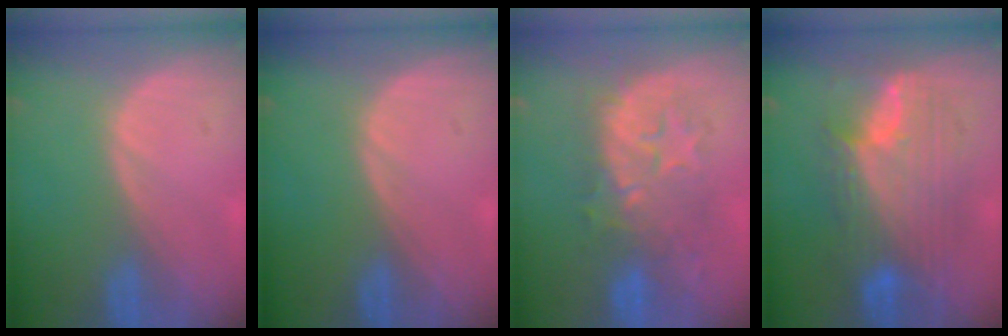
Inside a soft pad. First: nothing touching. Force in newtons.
{"total": 0.0}
{"total": 8.7, "press": 8.7, "slide": 0.4}
{"total": 10.5, "press": 10.4, "slide": 0.7}